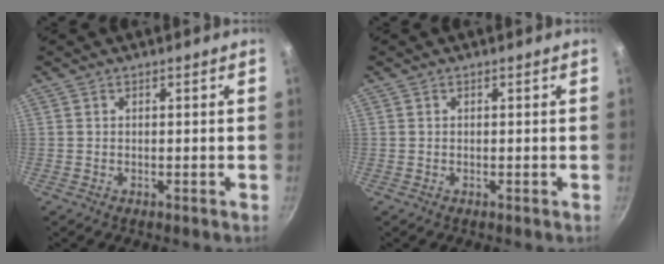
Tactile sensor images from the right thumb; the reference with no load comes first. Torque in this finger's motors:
{"motor_torque": [-0.22, 0.10, 0.20, 0.02, 0.03]}